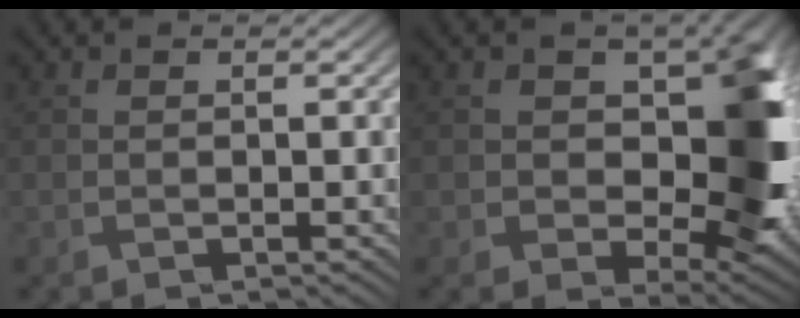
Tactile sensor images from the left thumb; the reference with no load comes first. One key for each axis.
{"total": 11.2, "fx": 0.1, "fy": 7.5, "fz": 8.4, "tx": -0.115, "ty": -0.008, "tz": -0.006}